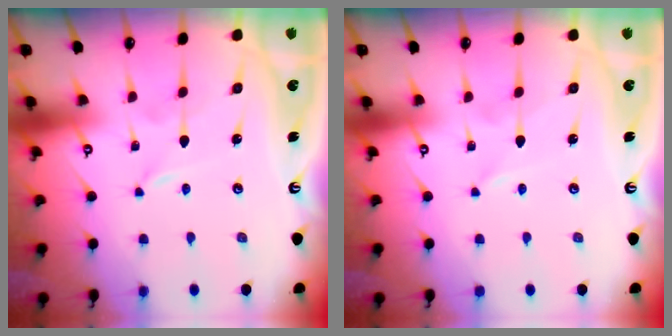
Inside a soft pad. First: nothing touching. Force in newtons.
{"total": 0.6, "press": 0.6, "slide": 0.1}